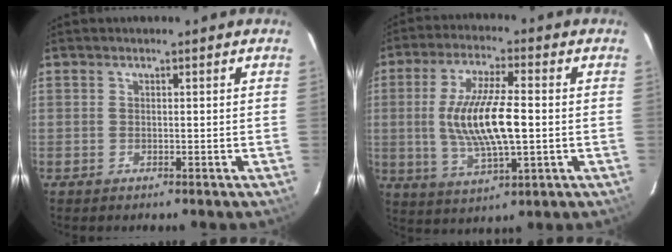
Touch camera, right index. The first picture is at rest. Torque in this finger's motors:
{"motor_torque": [1.11, -0.60, 0.58, 0.21]}